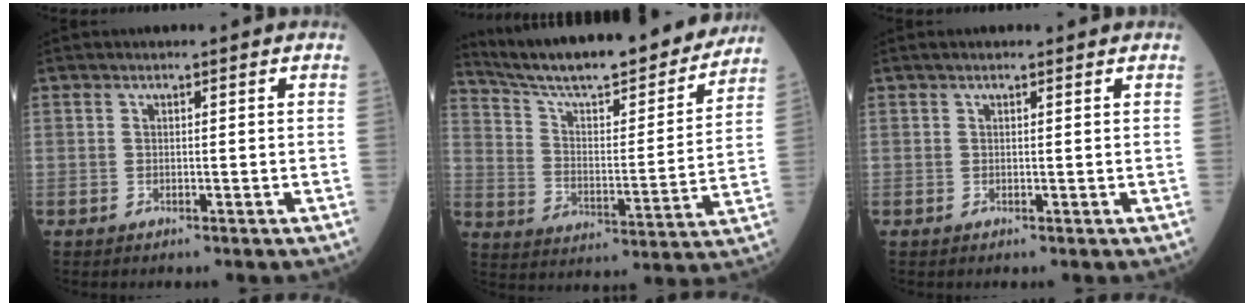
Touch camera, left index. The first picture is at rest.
{"total": 23.9, "force": [21.1, 3.3, 10.6], "torque": [-0.171, -0.023, 0.304]}
{"total": 2.2, "force": [1.9, 0.3, 1.1], "torque": [-0.016, 0.023, 0.025]}